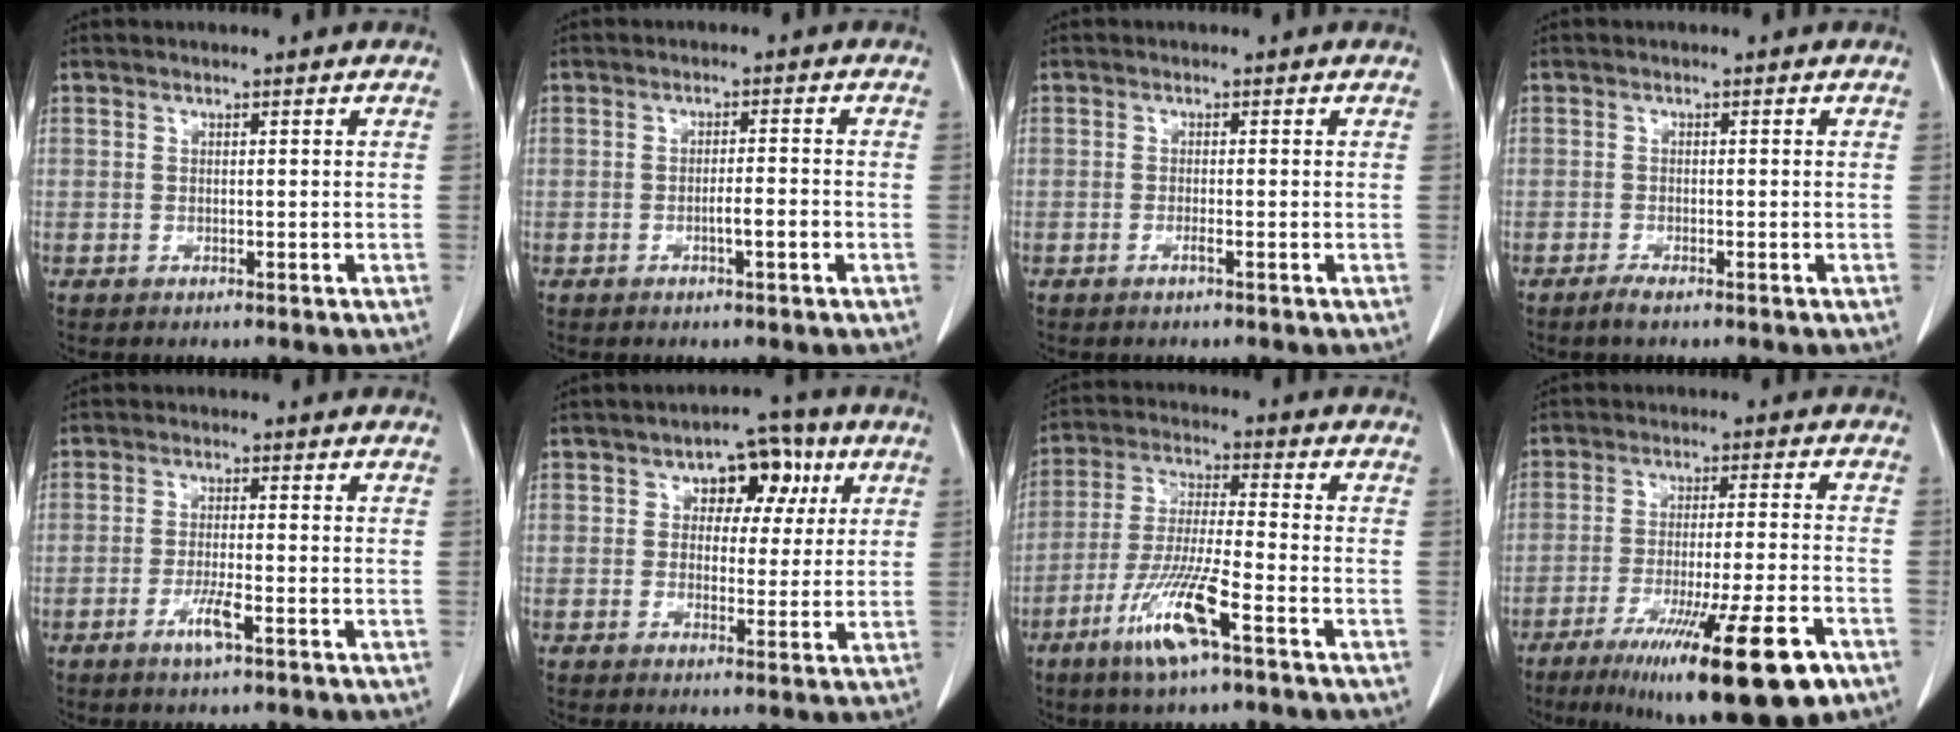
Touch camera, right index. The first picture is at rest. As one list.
[{"total": 2.7, "force": [-1.1, 0.2, 2.5], "torque": [-0.042, 0.001, -0.018]}, {"total": 0.9, "force": [-0.5, -0.1, 0.7], "torque": [-0.013, 0.001, -0.009]}, {"total": 1.5, "force": [-1.1, 0.0, 0.9], "torque": [-0.023, -0.004, -0.023]}, {"total": 3.8, "force": [-1.9, 0.1, 3.3], "torque": [-0.064, -0.006, -0.036]}, {"total": 7.3, "force": [2.7, 4.5, 5.1], "torque": [-0.056, 0.023, 0.035]}, {"total": 11.3, "force": [-5.8, 0.4, 9.6], "torque": [-0.195, -0.021, -0.114]}, {"total": 18.2, "force": [-10.5, 1.2, 14.8], "torque": [-0.194, -0.038, -0.162]}]